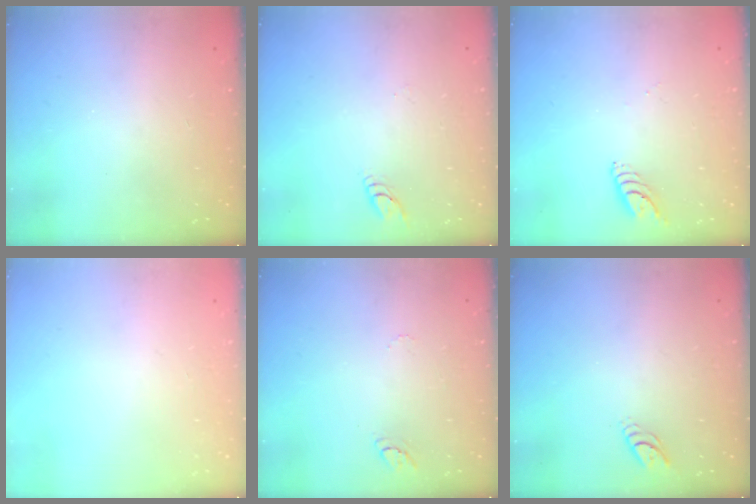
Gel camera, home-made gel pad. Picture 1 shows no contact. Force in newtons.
{"total": 3.7, "press": 3.6, "slide": 0.3}
{"total": 5.8, "press": 5.8, "slide": 0.5}
{"total": 0.0}
{"total": 4.4, "press": 4.4, "slide": 0.4}
{"total": 3.6, "press": 3.6, "slide": 0.1}